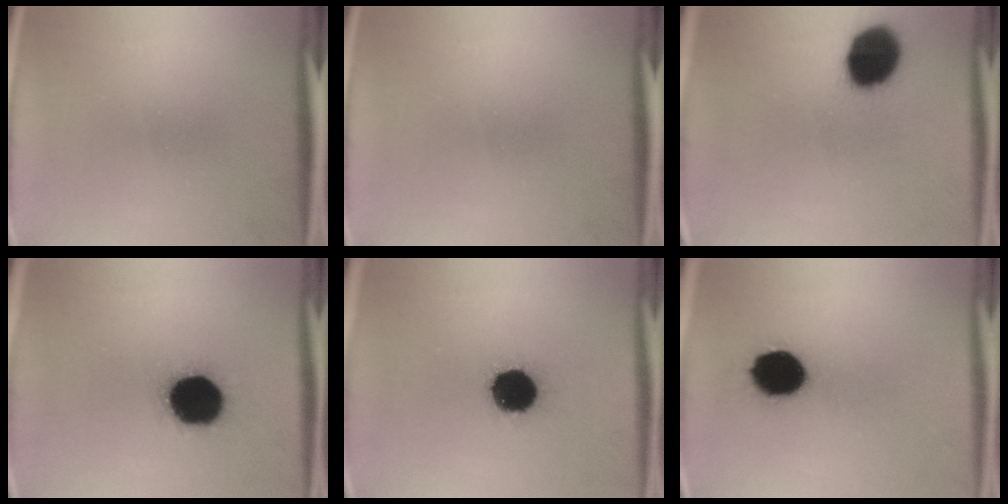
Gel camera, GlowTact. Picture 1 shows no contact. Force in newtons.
{"total": 0.0}
{"total": 14.3}
{"total": 19.6}
{"total": 15.6}
{"total": 13.7}